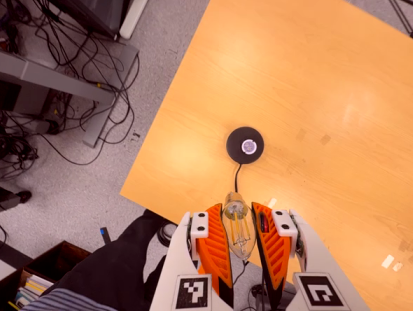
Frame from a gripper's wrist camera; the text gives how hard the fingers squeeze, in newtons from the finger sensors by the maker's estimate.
{"total": 22.3, "left": 24.8, "right": 19.7}